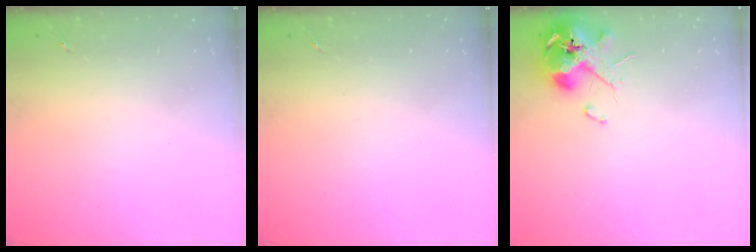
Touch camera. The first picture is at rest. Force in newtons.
{"total": 0.0}
{"total": 10.5, "press": 10.4, "slide": 1.6}